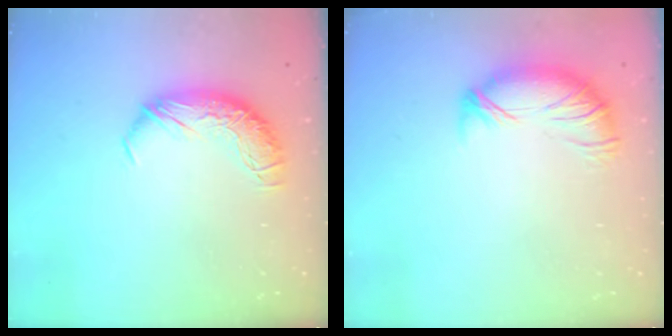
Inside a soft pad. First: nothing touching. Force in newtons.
{"total": 3.4, "press": 3.0, "slide": 1.6}